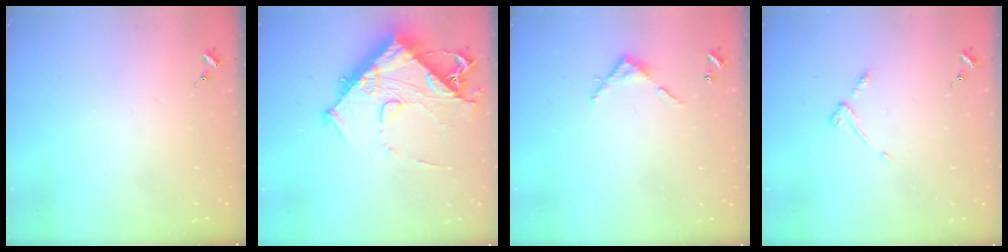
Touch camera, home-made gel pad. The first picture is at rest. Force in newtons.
{"total": 14.7, "press": 14.6, "slide": 1.5}
{"total": 4.5, "press": 4.5, "slide": 0.4}
{"total": 4.7, "press": 4.7, "slide": 0.7}